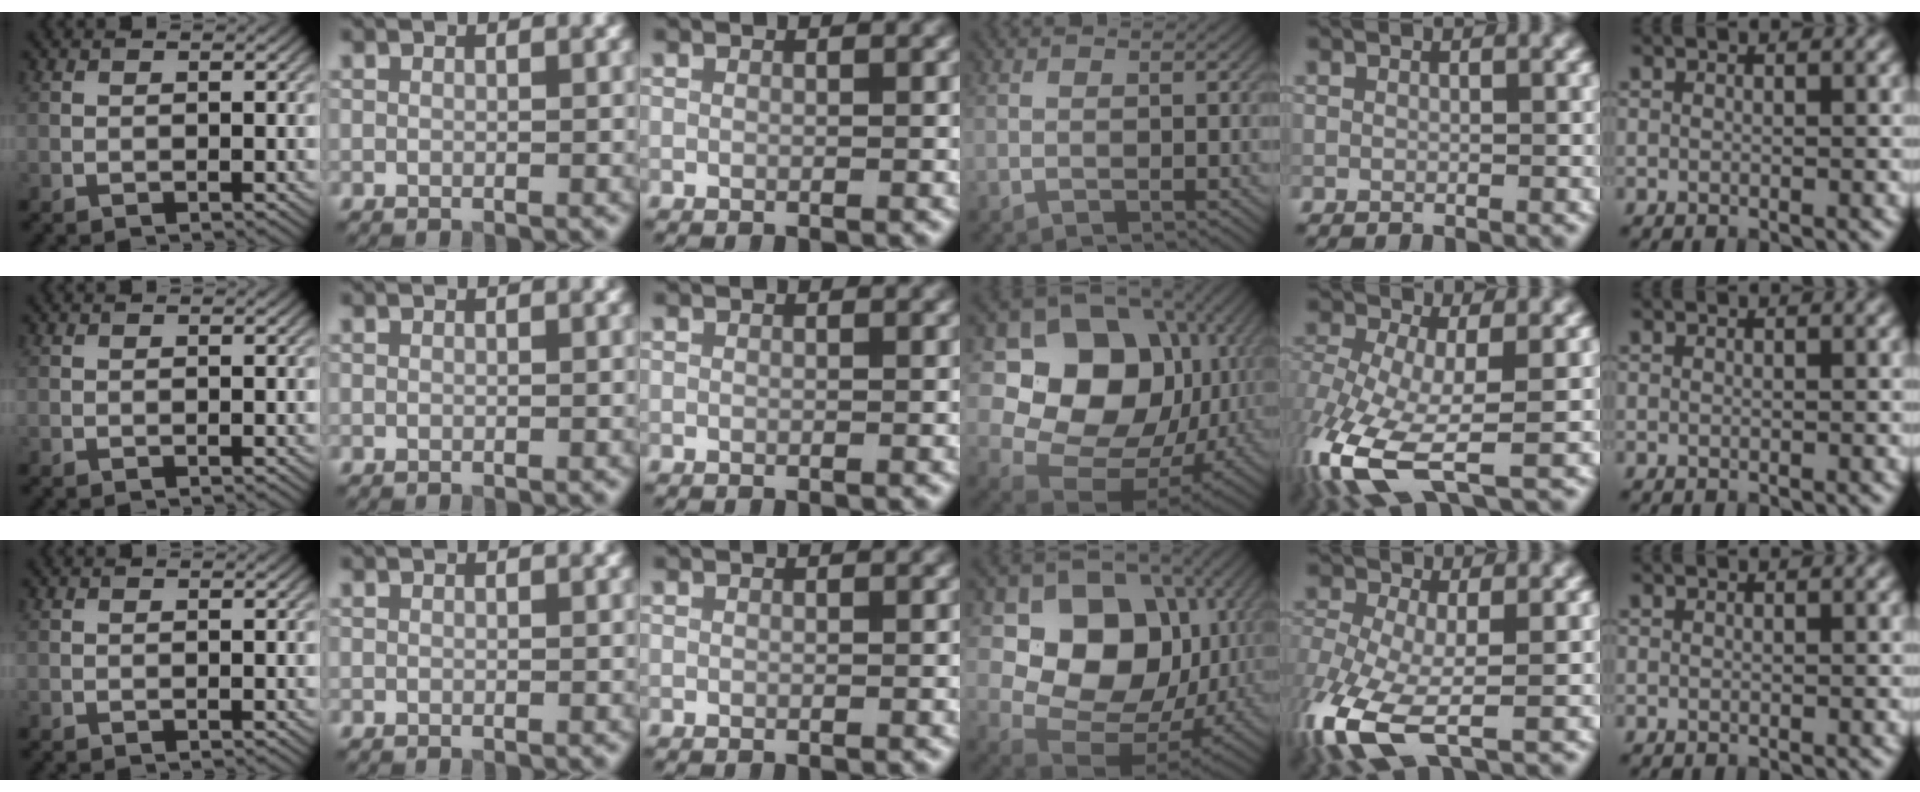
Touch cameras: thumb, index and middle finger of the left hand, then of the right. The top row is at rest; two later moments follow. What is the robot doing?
{"motion": "lift_and_place", "object": "coin"}